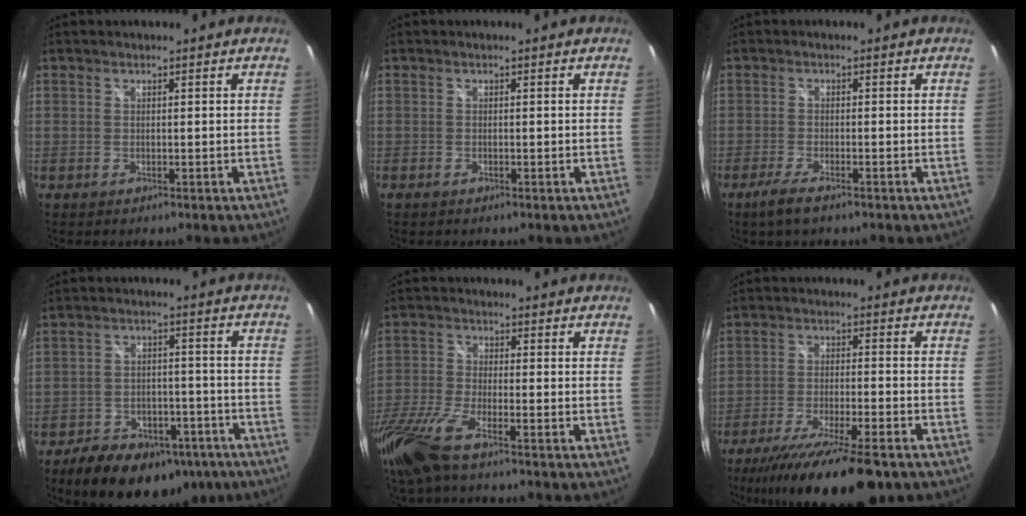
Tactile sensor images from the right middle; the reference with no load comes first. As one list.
[{"total": 0.7, "force": [-0.5, 0.4, 0.2], "torque": [-0.006, -0.004, -0.012]}, {"total": 4.0, "force": [-2.9, 0.7, 2.7], "torque": [-0.069, -0.011, -0.058]}, {"total": 18.5, "force": [-12.8, 9.8, 9.0], "torque": [-0.182, 0.002, -0.166]}, {"total": 11.5, "force": [-8.3, 2.1, 7.7], "torque": [-0.183, -0.037, -0.168]}, {"total": 17.7, "force": [-13.5, 3.0, 11.1], "torque": [-0.214, -0.045, -0.221]}]